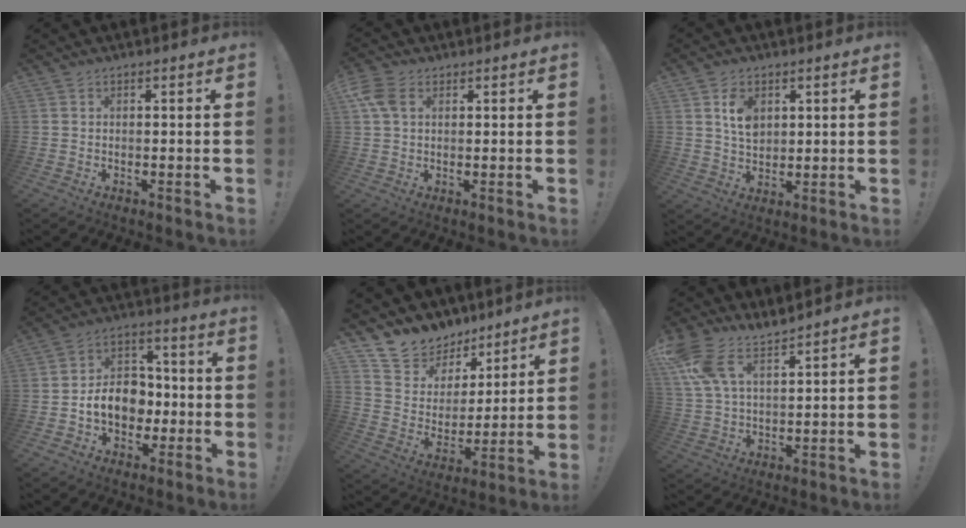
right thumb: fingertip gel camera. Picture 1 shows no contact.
{"total": 6.1, "force": [2.6, 4.1, 3.8], "torque": [-0.080, 0.000, 0.048]}
{"total": 7.5, "force": [3.0, 5.3, 4.3], "torque": [-0.064, -0.007, 0.055]}
{"total": 12.1, "force": [-2.6, 9.8, 6.7], "torque": [-0.107, 0.025, -0.041]}
{"total": 11.6, "force": [9.4, 6.7, 1.1], "torque": [-0.034, -0.077, 0.178]}
{"total": 11.1, "force": [8.6, 4.5, 5.4], "torque": [-0.120, -0.039, 0.170]}